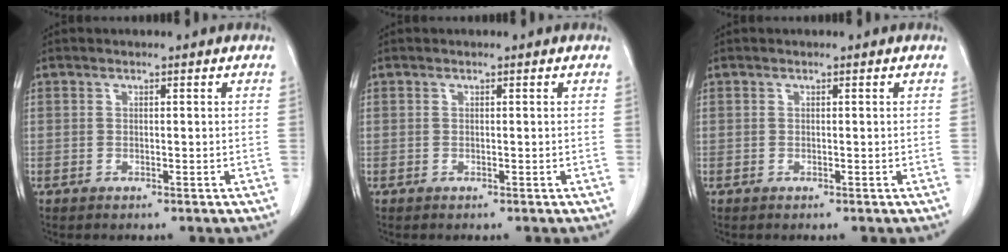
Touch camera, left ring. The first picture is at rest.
{"total": 0.0}
{"total": 0.0}